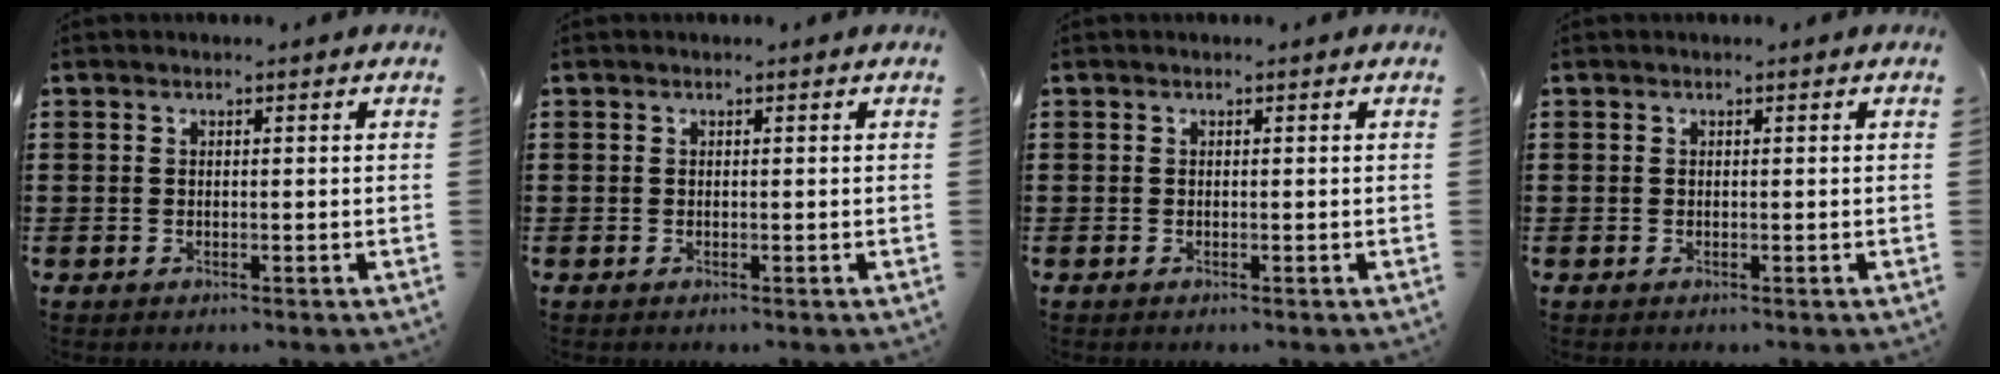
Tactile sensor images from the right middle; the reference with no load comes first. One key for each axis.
{"total": 0.0}
{"total": 0.0}
{"total": 0.0}